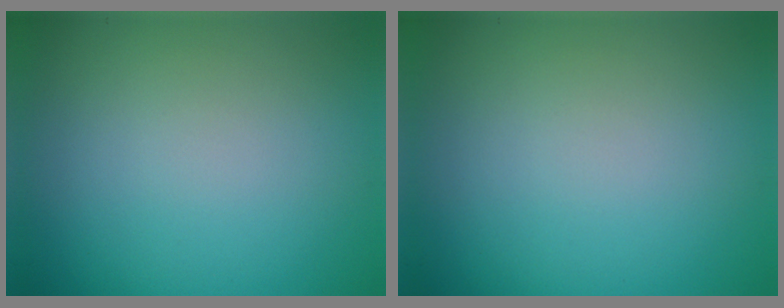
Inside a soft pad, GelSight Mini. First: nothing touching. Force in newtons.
{"total": 0.0}